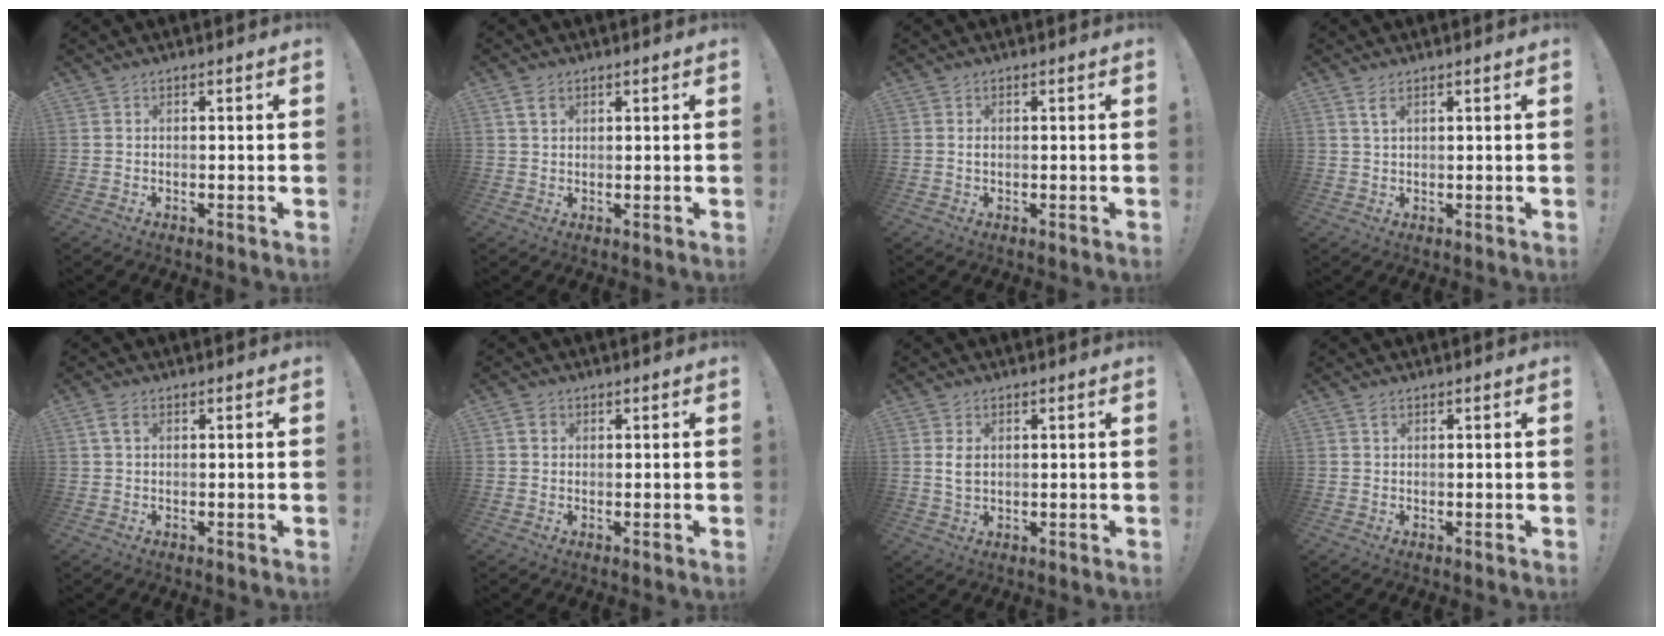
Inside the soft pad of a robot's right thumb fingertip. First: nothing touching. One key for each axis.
{"total": 3.2, "fx": 1.6, "fy": 1.8, "fz": 2.0, "tx": -0.029, "ty": -0.001, "tz": 0.029}
{"total": 0.5, "fx": 0.1, "fy": 0.3, "fz": 0.4, "tx": -0.010, "ty": 0.002, "tz": 0.003}
{"total": 2.9, "fx": 1.6, "fy": 1.0, "fz": 2.2, "tx": -0.043, "ty": -0.002, "tz": 0.028}
{"total": 3.2, "fx": 1.2, "fy": 1.6, "fz": 2.4, "tx": -0.045, "ty": 0.003, "tz": 0.023}
{"total": 2.3, "fx": 0.9, "fy": 1.9, "fz": 1.0, "tx": -0.018, "ty": 0.002, "tz": 0.017}
{"total": 3.5, "fx": 0.9, "fy": 2.2, "fz": 2.6, "tx": -0.044, "ty": -0.005, "tz": 0.013}
{"total": 1.0, "fx": 0.6, "fy": 0.6, "fz": 0.5, "tx": -0.007, "ty": 0.001, "tz": 0.010}